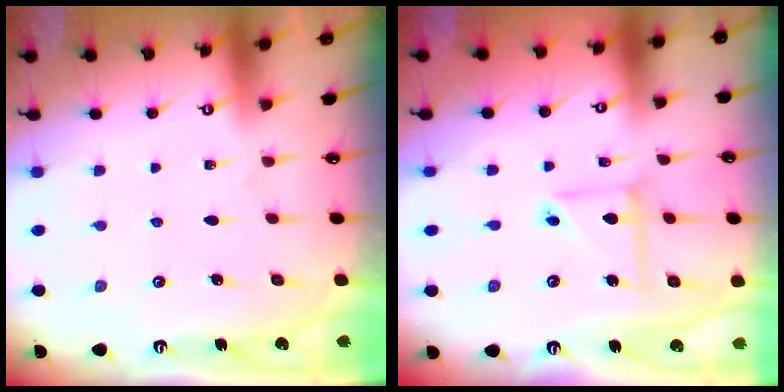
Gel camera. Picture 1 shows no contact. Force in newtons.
{"total": 7.0, "press": 7.0, "slide": 0.6}